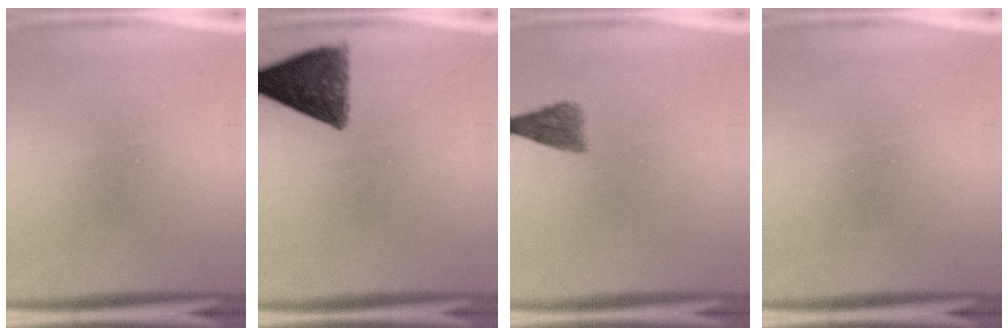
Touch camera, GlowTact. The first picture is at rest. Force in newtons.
{"total": 9.2}
{"total": 2.9}
{"total": 0.0}